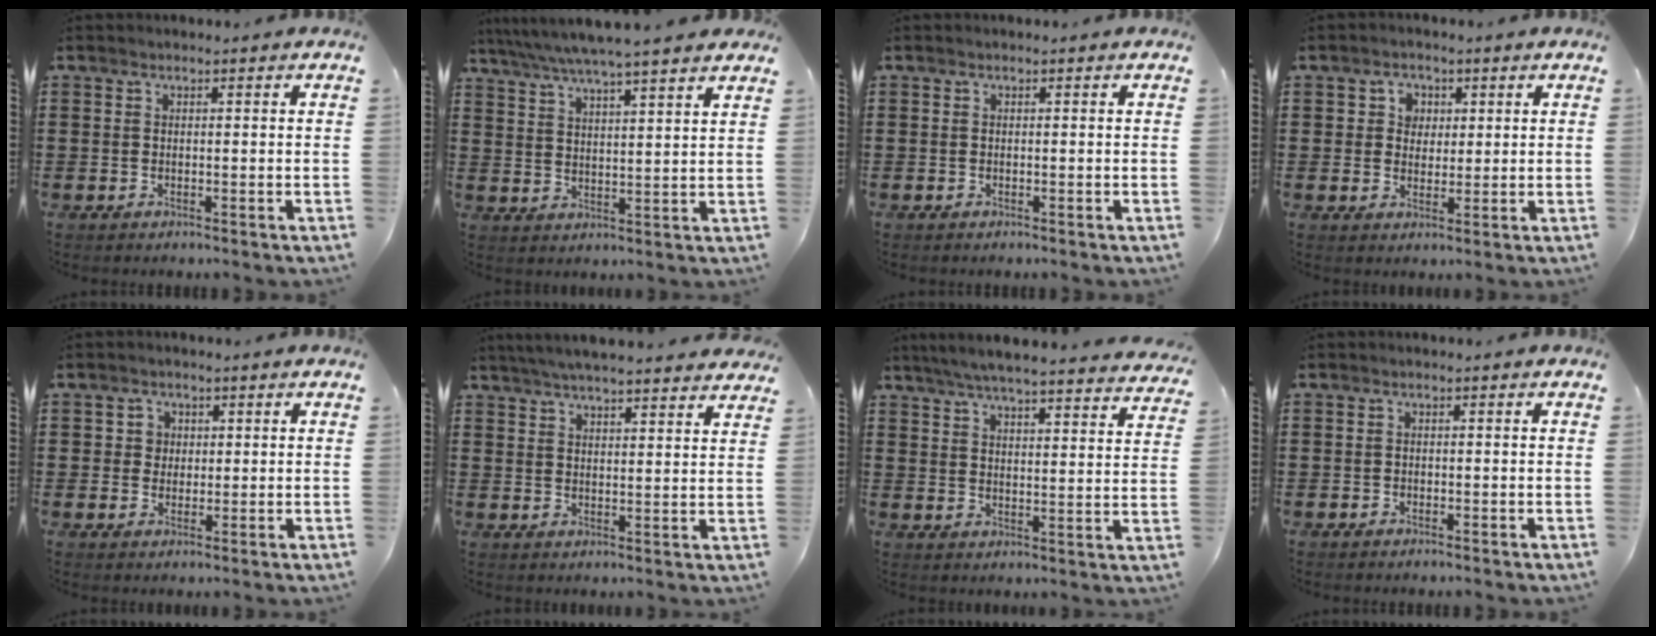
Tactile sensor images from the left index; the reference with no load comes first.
{"total": 5.4, "force": [4.8, -0.4, 2.4], "torque": [-0.065, -0.025, 0.082]}
{"total": 0.0}
{"total": 3.0, "force": [0.9, 2.8, 0.5], "torque": [-0.018, 0.009, 0.010]}
{"total": 2.5, "force": [0.5, 2.4, 0.4], "torque": [-0.022, 0.009, 0.006]}
{"total": 5.0, "force": [4.8, -0.2, 1.3], "torque": [-0.041, -0.017, 0.087]}
{"total": 5.5, "force": [5.1, -0.3, 1.9], "torque": [-0.058, -0.031, 0.087]}
{"total": 0.6, "force": [-0.5, 0.3, 0.0], "torque": [-0.005, 0.000, -0.010]}